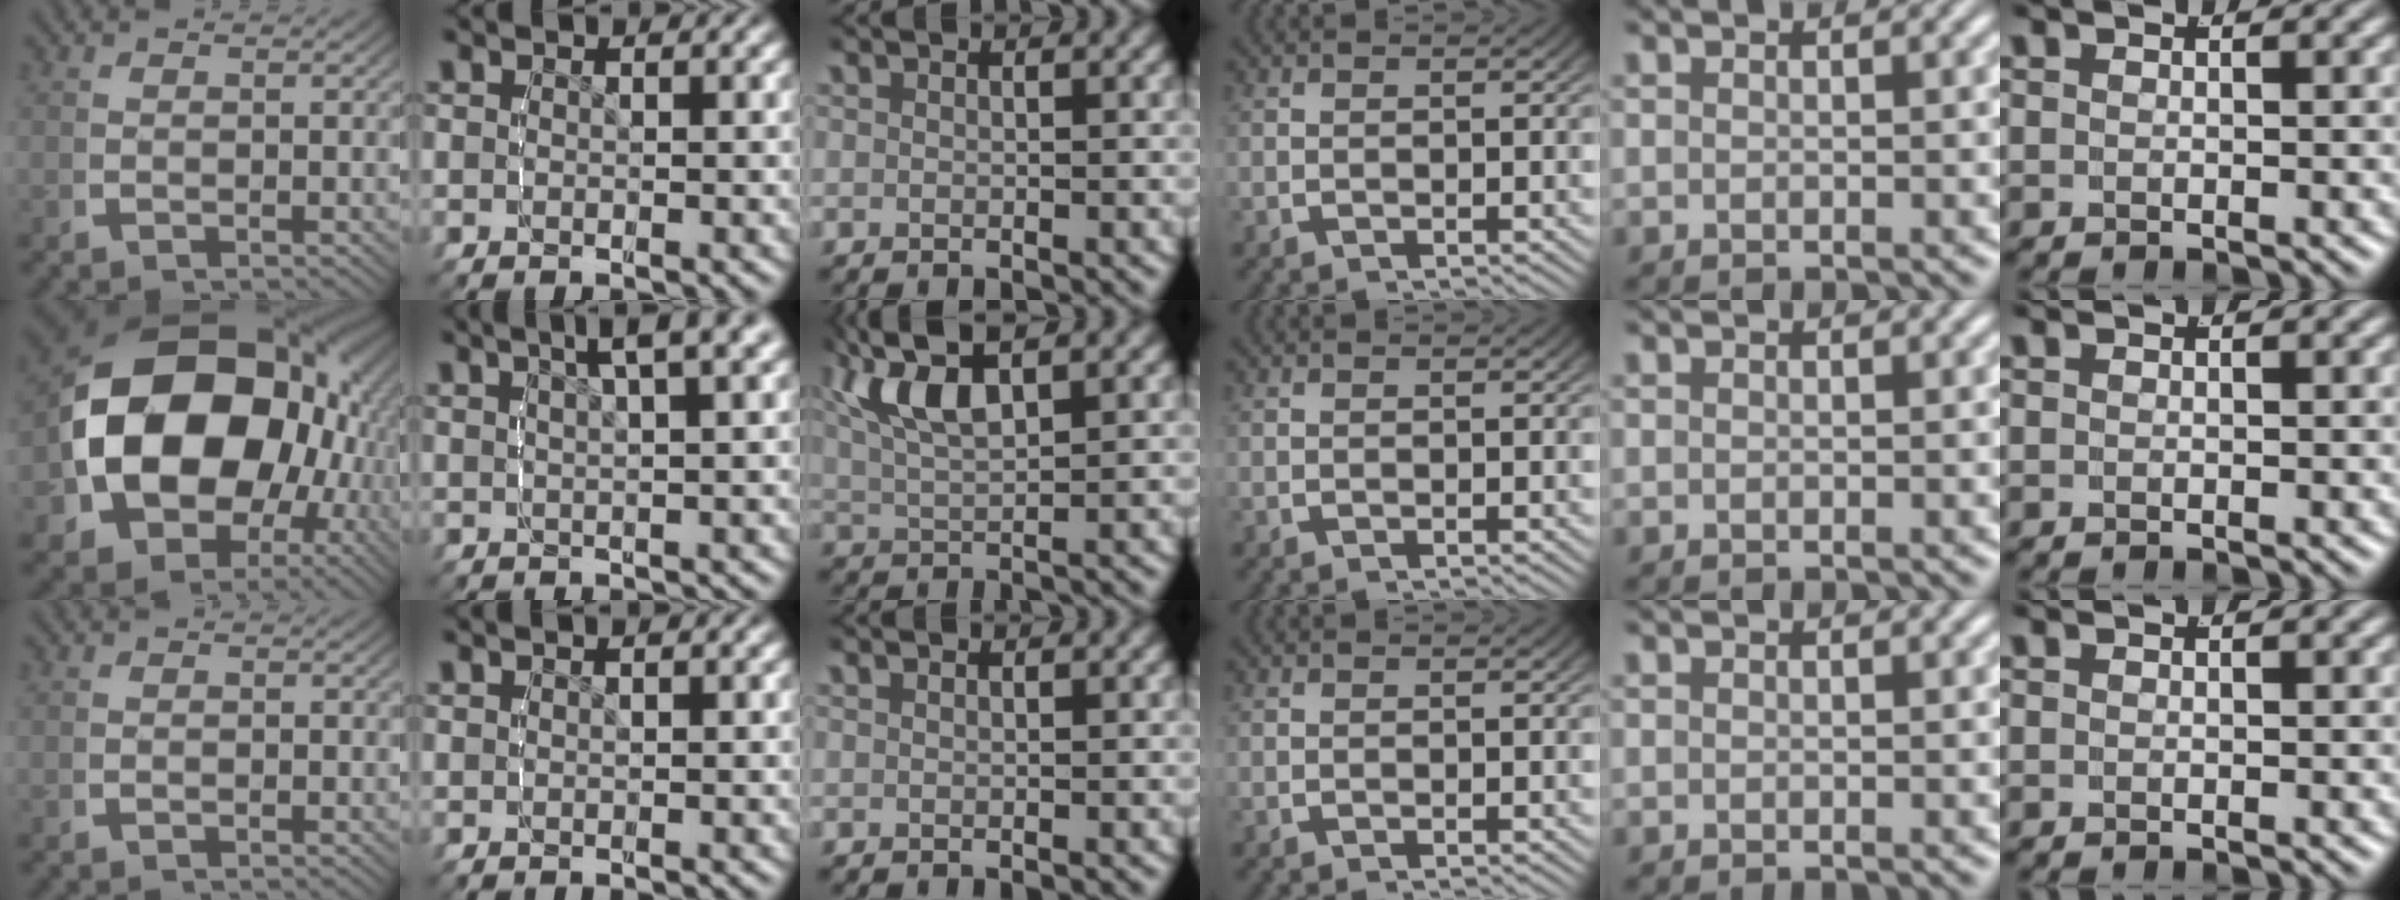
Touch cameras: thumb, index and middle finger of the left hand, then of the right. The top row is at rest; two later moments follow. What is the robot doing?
{"motion": "lift_and_place", "object": "glasses"}